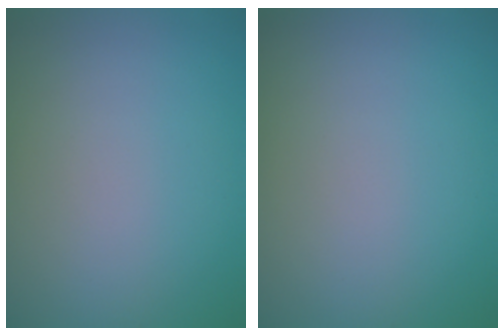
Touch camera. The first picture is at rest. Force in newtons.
{"total": 0.0}